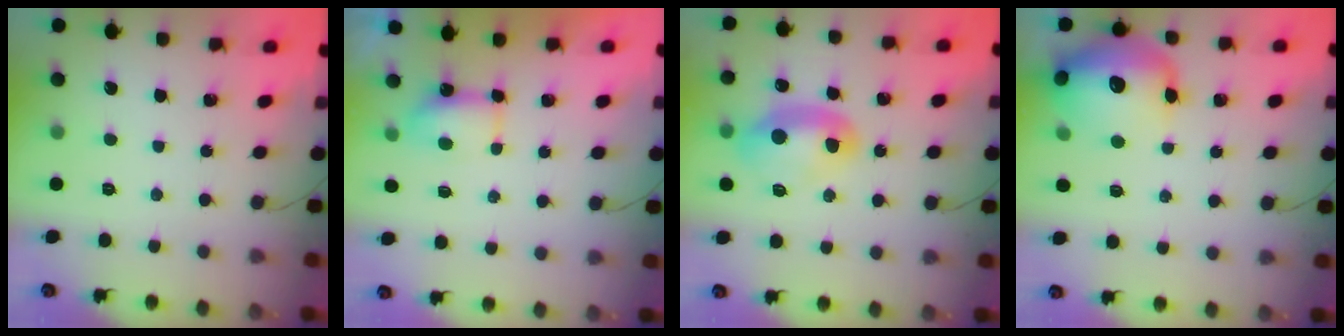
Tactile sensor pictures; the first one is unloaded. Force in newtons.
{"total": 5.3, "press": 5.2, "slide": 0.6}
{"total": 10.6, "press": 10.6, "slide": 1.1}
{"total": 17.0, "press": 16.3, "slide": 4.7}